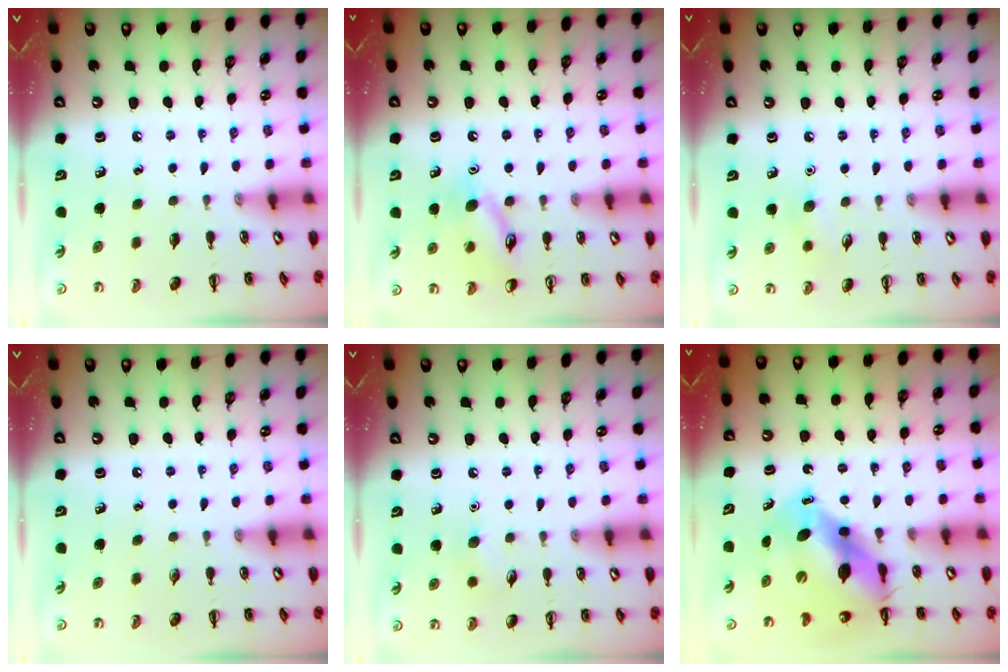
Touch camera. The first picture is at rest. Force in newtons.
{"total": 11.5, "press": 11.4, "slide": 1.3}
{"total": 5.0, "press": 4.9, "slide": 1.3}
{"total": 0.0}
{"total": 4.9, "press": 4.6, "slide": 1.4}
{"total": 10.9, "press": 10.5, "slide": 2.9}